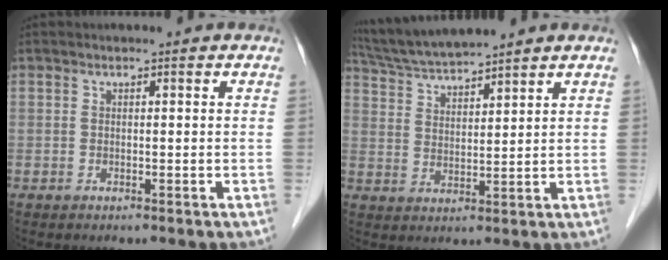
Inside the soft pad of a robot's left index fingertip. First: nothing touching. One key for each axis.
{"total": 8.6, "fx": 8.1, "fy": -0.4, "fz": 3.0, "tx": -0.064, "ty": 0.024, "tz": 0.157}